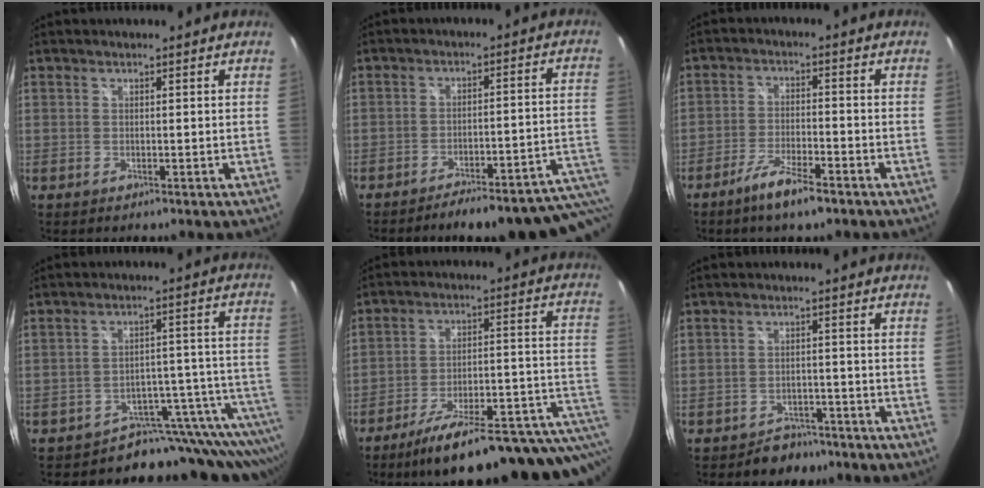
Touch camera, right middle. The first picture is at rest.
{"total": 18.6, "force": [-15.0, 2.6, 10.7], "torque": [-0.103, -0.010, -0.189]}
{"total": 7.6, "force": [-5.4, 1.4, 5.2], "torque": [-0.114, -0.008, -0.095]}
{"total": 13.7, "force": [-11.6, 5.9, 4.2], "torque": [-0.019, 0.017, -0.171]}
{"total": 23.6, "force": [-12.6, 6.6, 18.9], "torque": [-0.246, -0.023, -0.161]}
{"total": 5.4, "force": [-4.2, 3.2, 0.7], "torque": [-0.019, 0.014, -0.054]}